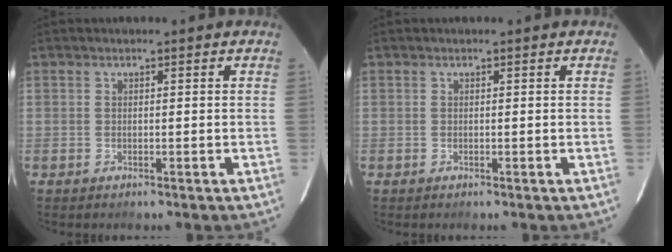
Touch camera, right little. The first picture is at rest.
{"total": 0.0}